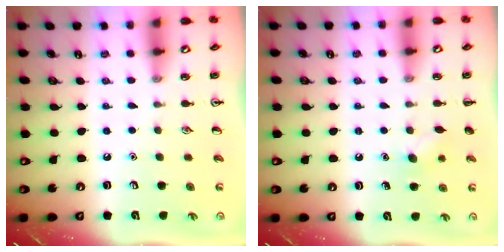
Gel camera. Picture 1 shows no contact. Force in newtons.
{"total": 4.9, "press": 4.8, "slide": 1.2}